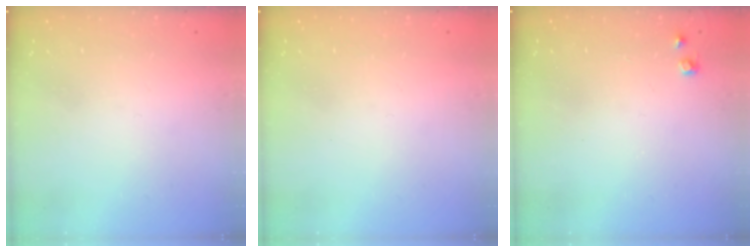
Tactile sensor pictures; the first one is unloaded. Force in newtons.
{"total": 0.0}
{"total": 4.8, "press": 4.8, "slide": 0.7}